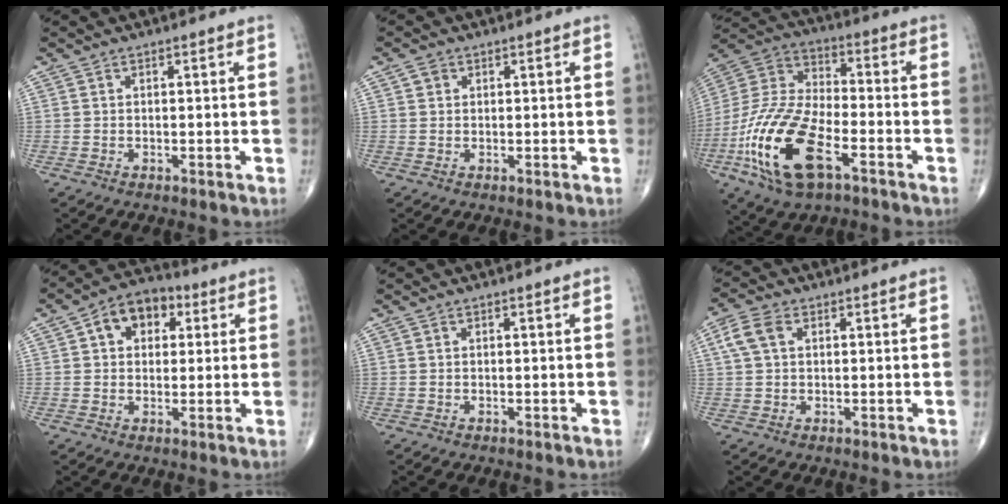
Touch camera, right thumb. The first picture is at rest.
{"total": 0.7, "force": [0.2, 0.6, 0.2], "torque": [0.002, 0.001, 0.003]}
{"total": 21.3, "force": [-8.5, 9.6, 17.0], "torque": [-0.360, 0.024, -0.156]}
{"total": 9.1, "force": [2.8, 6.5, 5.8], "torque": [-0.059, 0.012, 0.035]}
{"total": 0.0}
{"total": 4.9, "force": [1.4, 3.2, 3.5], "torque": [-0.080, 0.014, 0.026]}